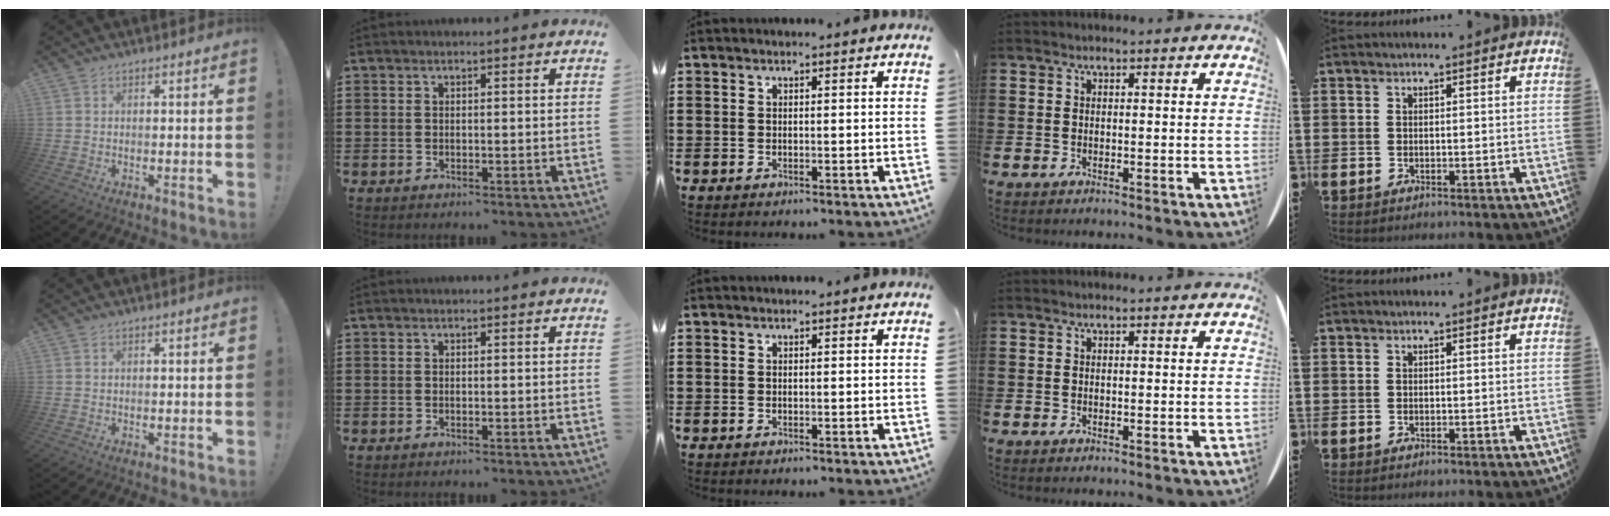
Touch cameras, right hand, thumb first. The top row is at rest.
{}